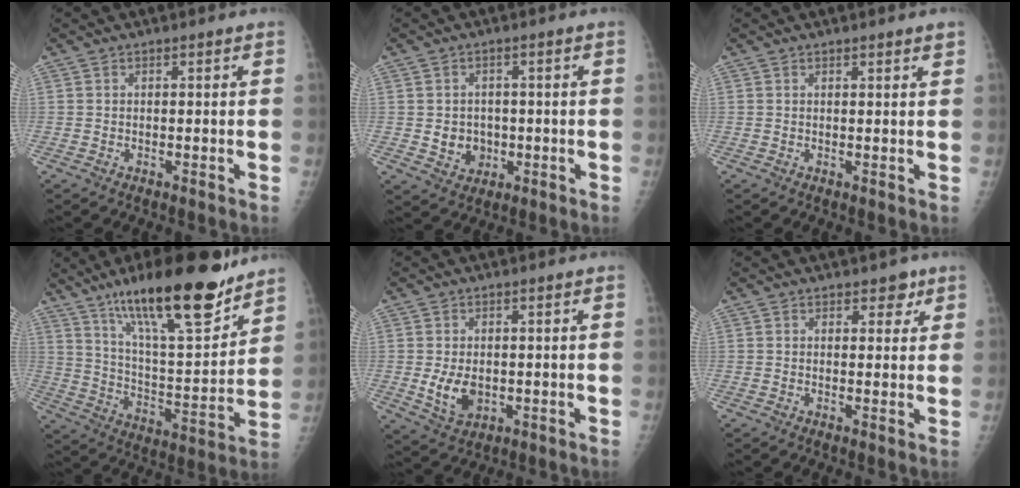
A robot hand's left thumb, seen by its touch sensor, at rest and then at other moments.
{"total": 5.1, "force": [-0.5, 4.5, 2.2], "torque": [-0.011, 0.003, 0.002]}
{"total": 1.9, "force": [1.5, 0.2, 1.1], "torque": [-0.008, -0.003, 0.019]}
{"total": 23.7, "force": [16.4, 6.0, 16.1], "torque": [-0.233, -0.077, 0.275]}
{"total": 5.7, "force": [-0.4, 4.0, 4.1], "torque": [-0.063, -0.011, 0.005]}
{"total": 3.1, "force": [2.0, 1.9, 1.5], "torque": [0.005, -0.009, 0.024]}